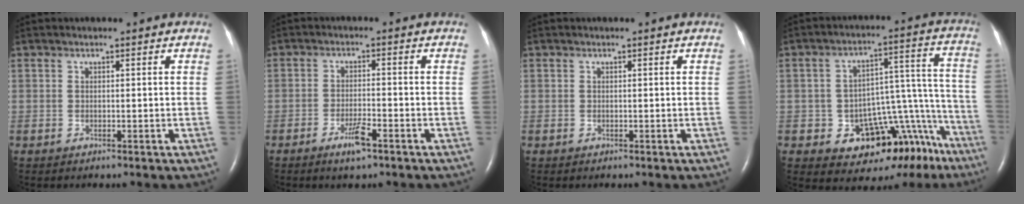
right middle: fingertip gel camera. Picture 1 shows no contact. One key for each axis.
{"total": 3.9, "fx": -2.5, "fy": 0.5, "fz": 2.9, "tx": -0.060, "ty": -0.004, "tz": -0.044}
{"total": 0.0}
{"total": 15.8, "fx": -10.9, "fy": 8.0, "fz": 8.0, "tx": -0.061, "ty": 0.088, "tz": -0.141}